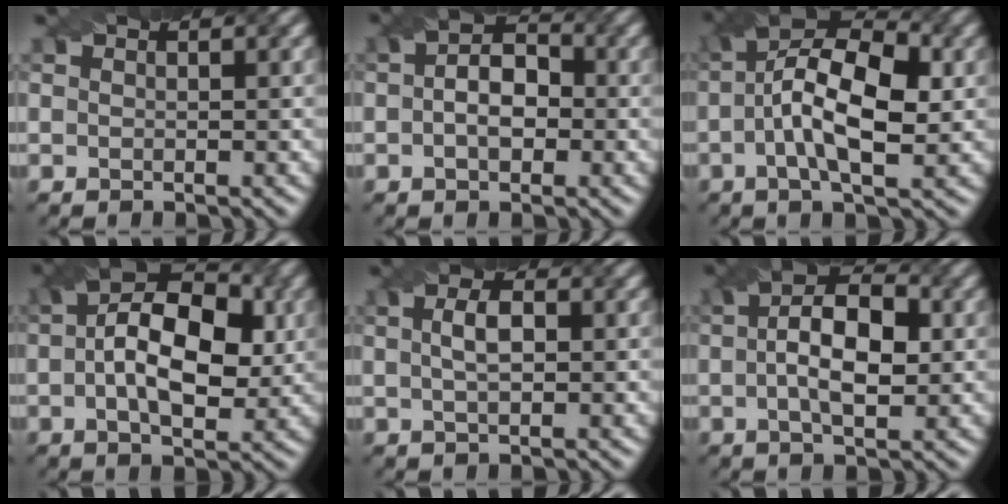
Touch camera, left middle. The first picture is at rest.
{"total": 3.7, "force": [-0.8, 2.6, 2.6], "torque": [-0.021, 0.012, -0.009]}
{"total": 9.3, "force": [-0.4, 4.3, 8.2], "torque": [-0.142, 0.015, 0.003]}
{"total": 8.8, "force": [0.1, 4.9, 7.3], "torque": [-0.103, 0.017, 0.007]}
{"total": 1.6, "force": [-0.3, 0.8, 1.3], "torque": [-0.024, 0.006, 0.009]}
{"total": 6.0, "force": [-0.3, 3.0, 5.2], "torque": [-0.075, 0.016, 0.002]}